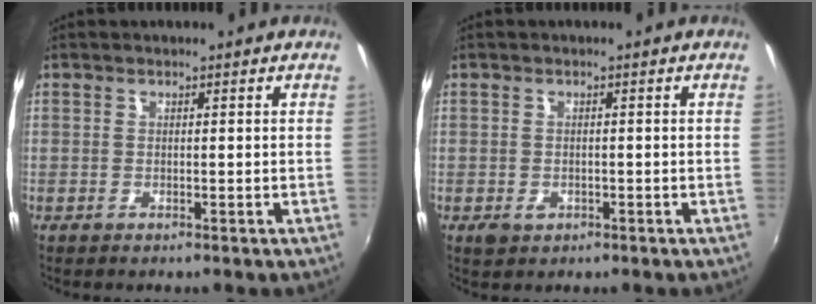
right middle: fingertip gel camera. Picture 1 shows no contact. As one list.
[{"total": 2.3, "force": [-1.0, 1.7, 1.1], "torque": [-0.020, -0.004, -0.015]}]